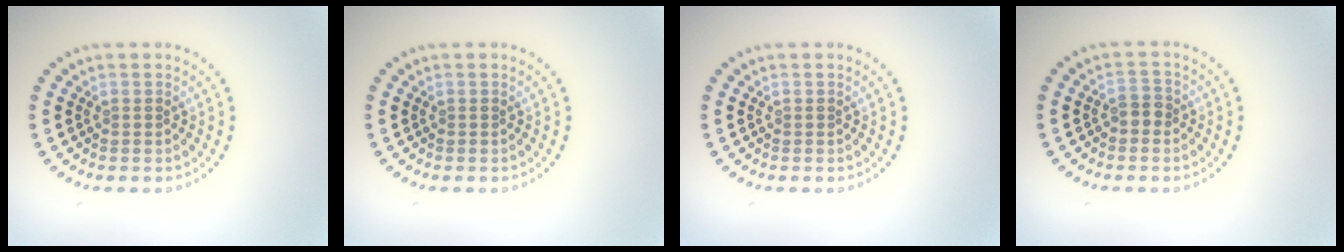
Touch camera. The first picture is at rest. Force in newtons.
{"total": 0.0}
{"total": 0.0}
{"total": 1.5, "press": 1.3, "slide": 0.7}